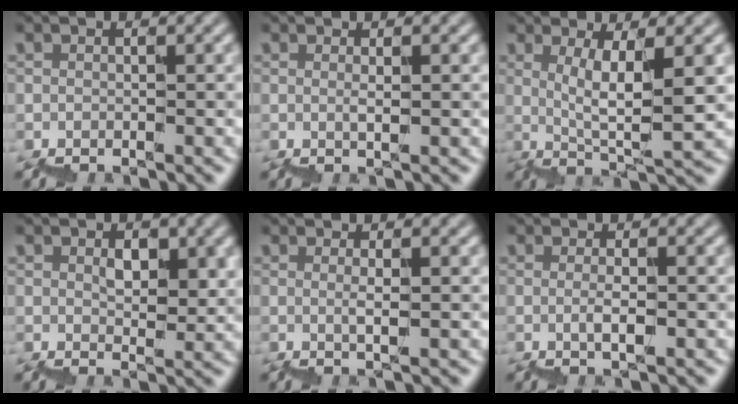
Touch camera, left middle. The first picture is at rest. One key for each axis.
{"total": 0.7, "fx": 0.3, "fy": 0.1, "fz": 0.6, "tx": -0.004, "ty": 0.002, "tz": 0.005}
{"total": 4.9, "fx": 2.1, "fy": 0.9, "fz": 4.3, "tx": -0.070, "ty": 0.002, "tz": 0.045}
{"total": 2.8, "fx": 1.6, "fy": 1.3, "fz": 1.9, "tx": -0.033, "ty": 0.002, "tz": 0.028}
{"total": 1.0, "fx": 0.6, "fy": 0.1, "fz": 0.8, "tx": -0.010, "ty": 0.003, "tz": 0.011}
{"total": 1.2, "fx": 0.1, "fy": 0.3, "fz": 1.1, "tx": -0.018, "ty": -0.002, "tz": 0.008}